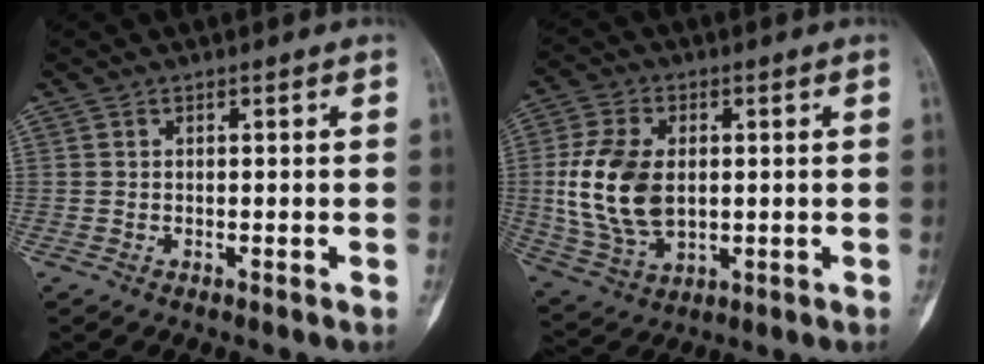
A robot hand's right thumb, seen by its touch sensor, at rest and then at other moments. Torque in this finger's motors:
{"motor_torque": [1.83, 1.59, 1.10, -1.13, 0.38]}